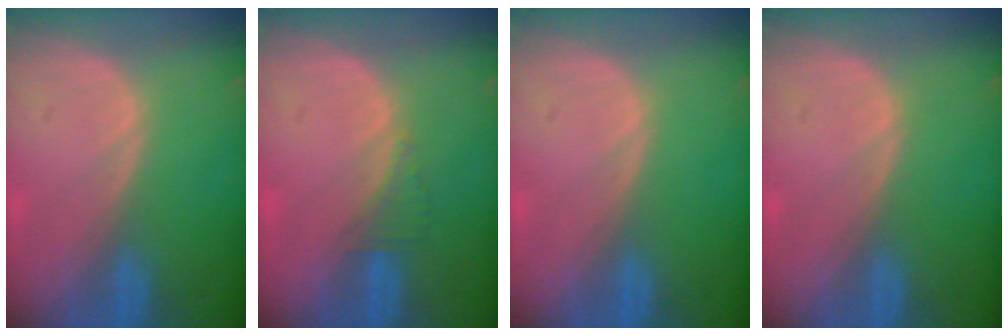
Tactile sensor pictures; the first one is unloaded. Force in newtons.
{"total": 1.7, "press": 1.6, "slide": 0.7}
{"total": 0.0}
{"total": 0.0}